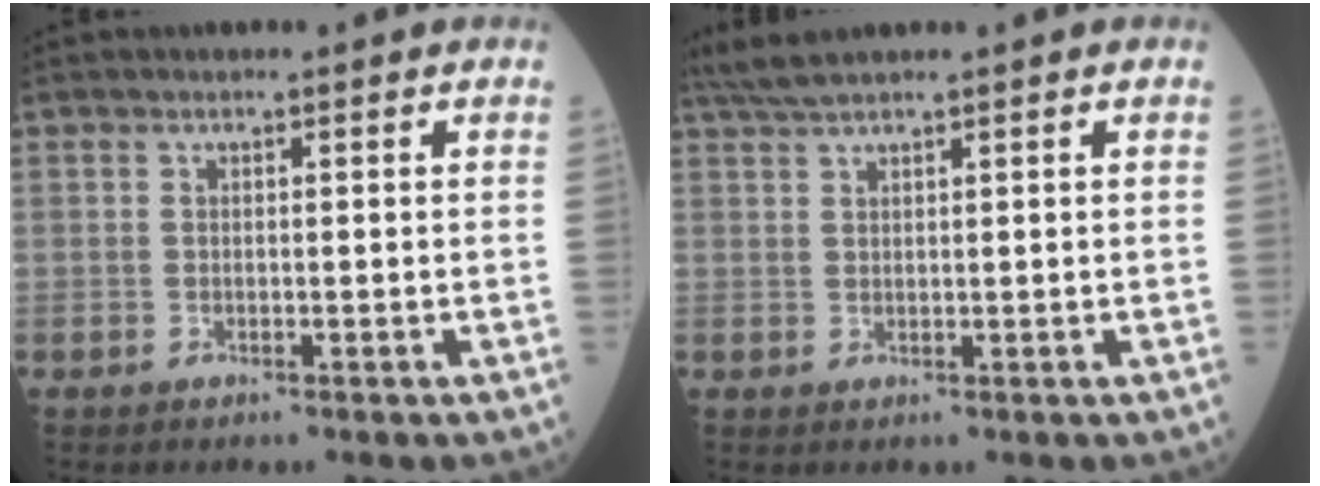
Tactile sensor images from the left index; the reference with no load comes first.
{"total": 3.4, "force": [2.9, -0.4, 1.6], "torque": [-0.039, 0.017, 0.063]}